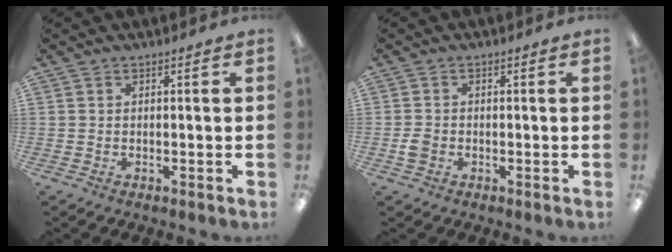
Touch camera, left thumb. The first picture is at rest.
{"total": 2.3, "force": [-0.6, 1.9, 1.2], "torque": [-0.020, 0.004, -0.011]}